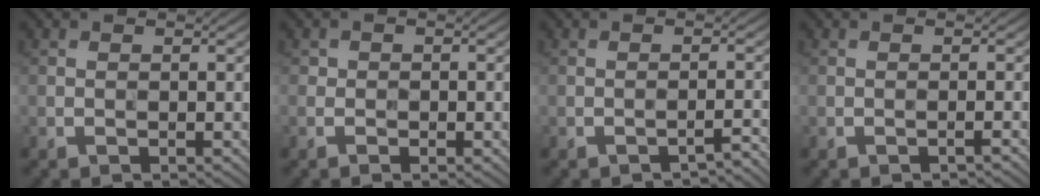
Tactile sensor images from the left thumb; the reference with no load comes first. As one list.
[{"total": 1.4, "force": [-0.6, 1.2, 0.6], "torque": [-0.007, -0.001, -0.017]}, {"total": 1.7, "force": [-1.6, -0.1, 0.6], "torque": [-0.006, 0.014, -0.026]}, {"total": 0.7, "force": [-0.5, -0.3, 0.4], "torque": [-0.006, 0.009, -0.010]}]